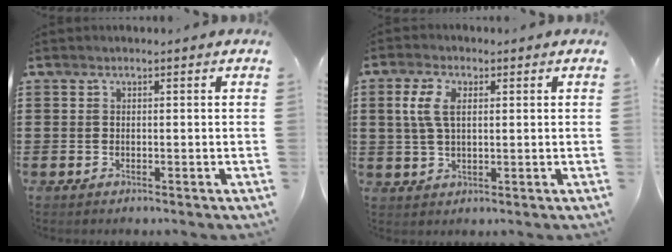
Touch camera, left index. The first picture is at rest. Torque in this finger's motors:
{"motor_torque": [1.18, 0.07, 0.42, 0.15]}